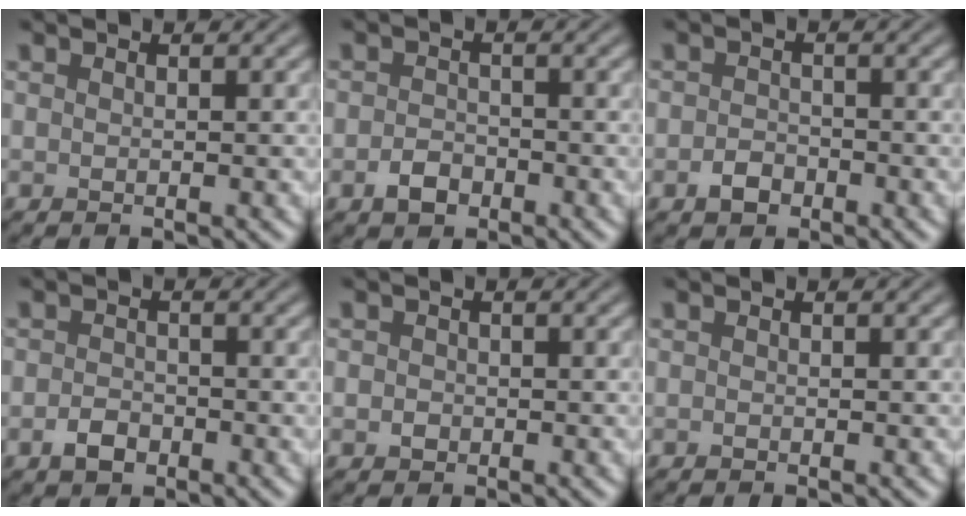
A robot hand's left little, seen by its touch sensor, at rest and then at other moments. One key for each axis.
{"total": 2.2, "fx": -1.3, "fy": 1.5, "fz": 1.0, "tx": -0.013, "ty": 0.002, "tz": -0.031}
{"total": 1.9, "fx": -1.1, "fy": 1.3, "fz": 0.8, "tx": -0.009, "ty": 0.001, "tz": -0.029}
{"total": 2.1, "fx": -1.2, "fy": 1.4, "fz": 1.1, "tx": -0.016, "ty": 0.001, "tz": -0.029}
{"total": 1.1, "fx": -0.2, "fy": 1.0, "fz": 0.4, "tx": -0.004, "ty": -0.002, "tz": -0.010}
{"total": 0.0}